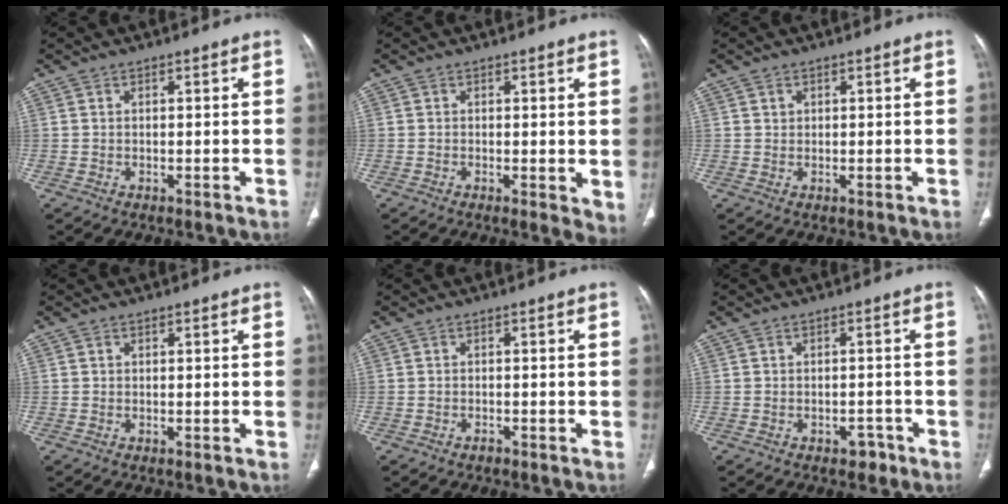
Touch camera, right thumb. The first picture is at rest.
{"total": 3.6, "force": [0.0, 1.4, 3.3], "torque": [-0.040, -0.011, -0.003]}
{"total": 1.0, "force": [0.4, 0.9, 0.3], "torque": [0.001, -0.002, 0.008]}
{"total": 0.0}
{"total": 0.9, "force": [-0.7, 0.5, 0.2], "torque": [-0.006, 0.003, -0.013]}
{"total": 2.6, "force": [-1.7, 1.7, 1.1], "torque": [-0.001, 0.012, -0.018]}